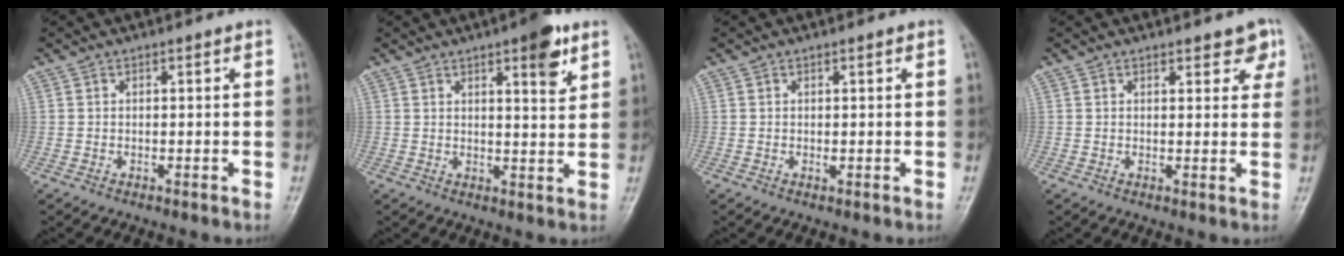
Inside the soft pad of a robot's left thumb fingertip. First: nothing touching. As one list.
[{"total": 6.8, "force": [3.8, 1.7, 5.3], "torque": [-0.063, -0.019, 0.049]}, {"total": 0.9, "force": [0.3, 0.4, 0.8], "torque": [-0.012, -0.001, 0.006]}, {"total": 4.2, "force": [2.6, 2.1, 2.5], "torque": [-0.001, -0.010, 0.029]}]